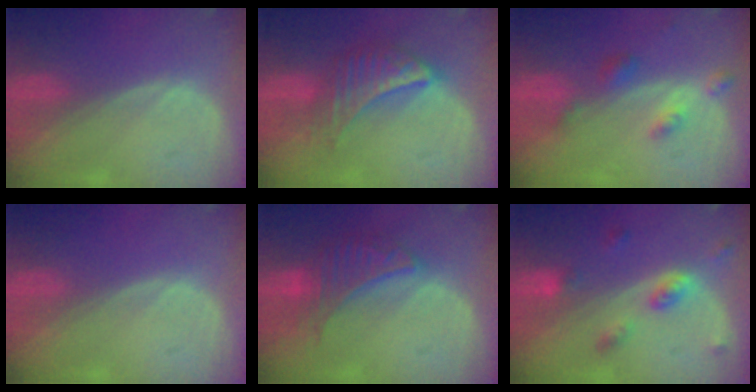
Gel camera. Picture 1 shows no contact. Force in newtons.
{"total": 7.5, "press": 6.6, "slide": 3.6}
{"total": 4.2, "press": 3.8, "slide": 1.8}
{"total": 0.0}
{"total": 6.6, "press": 6.4, "slide": 1.6}
{"total": 5.3, "press": 4.7, "slide": 2.5}